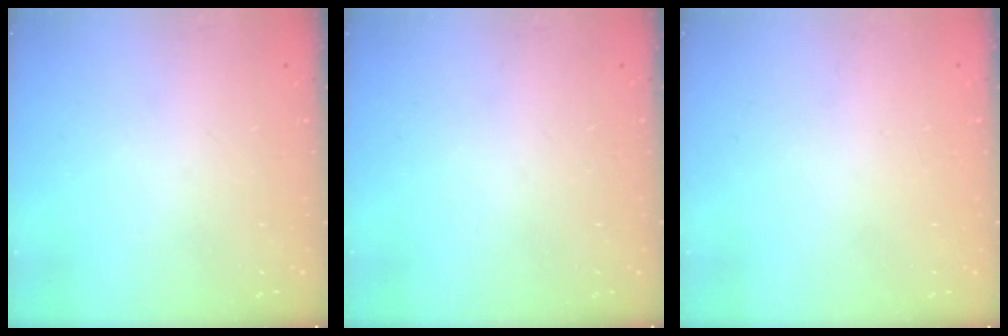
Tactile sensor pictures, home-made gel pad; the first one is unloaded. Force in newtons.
{"total": 0.0}
{"total": 1.8, "press": 1.8, "slide": 0.1}